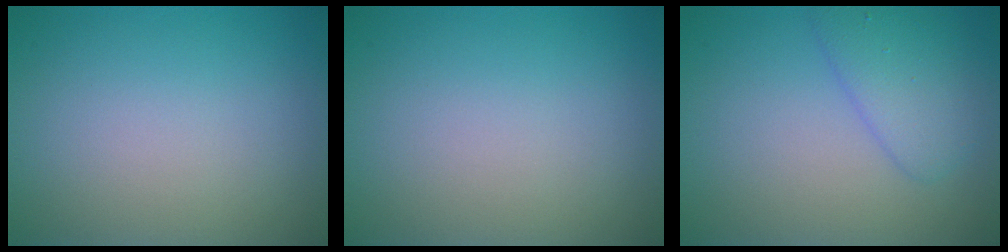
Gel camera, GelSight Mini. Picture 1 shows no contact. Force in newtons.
{"total": 0.0}
{"total": 3.0, "press": 3.0, "slide": 0.1}